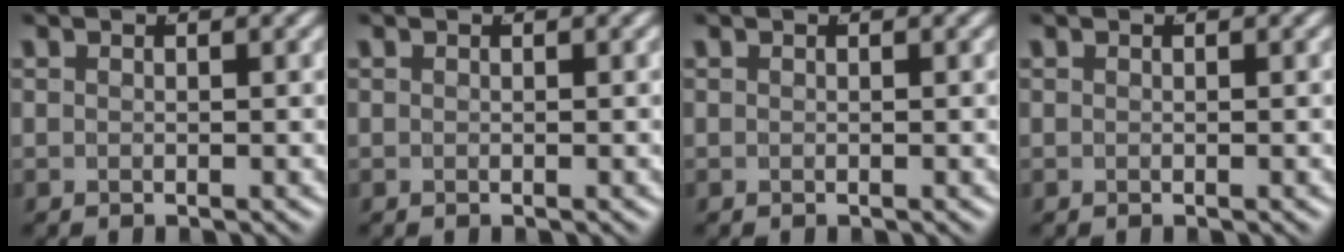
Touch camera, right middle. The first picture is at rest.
{"total": 0.0}
{"total": 0.0}
{"total": 0.0}